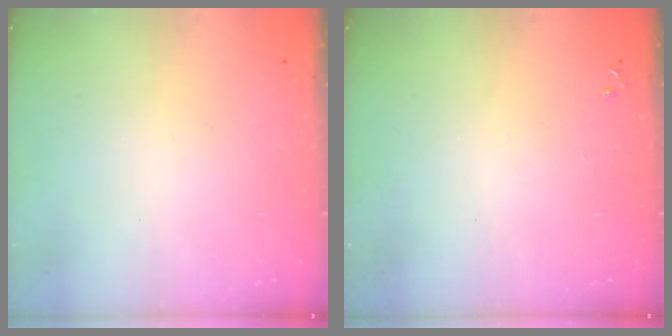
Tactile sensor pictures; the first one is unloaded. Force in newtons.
{"total": 0.0}